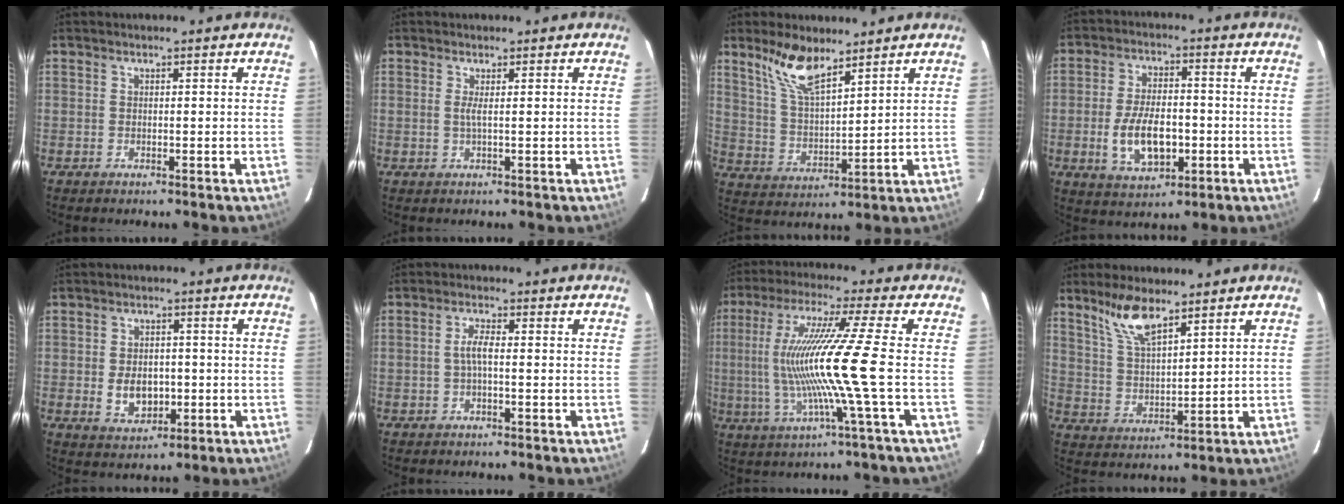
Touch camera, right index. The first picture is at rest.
{"total": 1.0, "force": [0.2, -0.3, 0.9], "torque": [-0.021, -0.003, 0.002]}
{"total": 9.5, "force": [7.0, 2.8, 5.7], "torque": [-0.112, 0.007, 0.146]}
{"total": 10.7, "force": [-2.6, 5.5, 8.8], "torque": [-0.178, -0.003, -0.036]}
{"total": 6.5, "force": [-1.1, 4.6, 4.4], "torque": [-0.086, -0.003, -0.009]}
{"total": 2.7, "force": [-0.4, 0.5, 2.6], "torque": [-0.053, 0.006, -0.007]}
{"total": 14.9, "force": [-1.7, -2.4, 14.6], "torque": [-0.271, -0.012, -0.025]}
{"total": 8.3, "force": [6.0, 2.3, 5.2], "torque": [-0.103, 0.005, 0.127]}